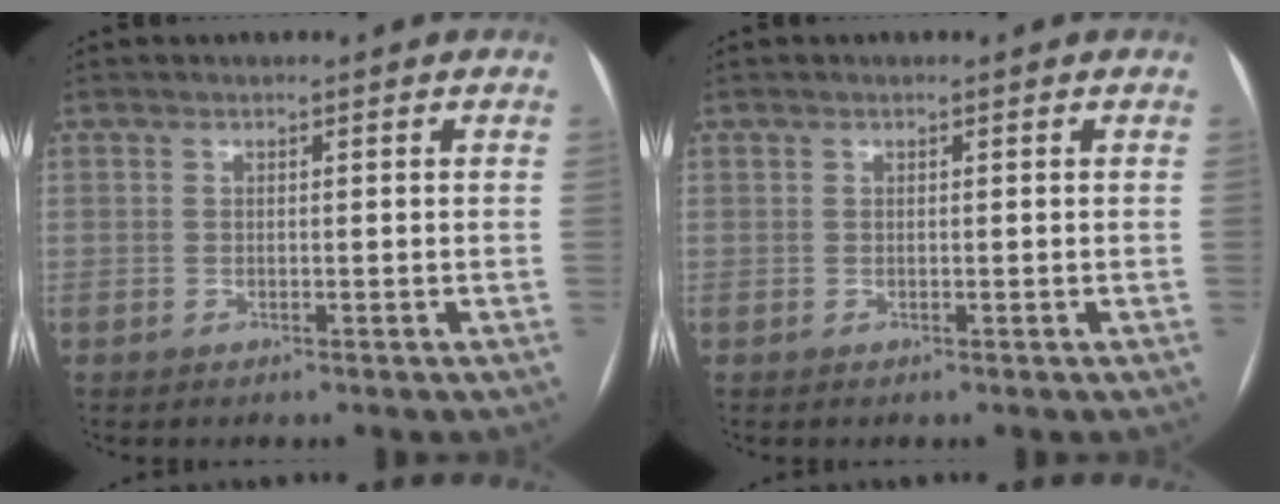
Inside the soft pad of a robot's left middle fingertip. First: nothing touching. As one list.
[{"total": 0.0}]